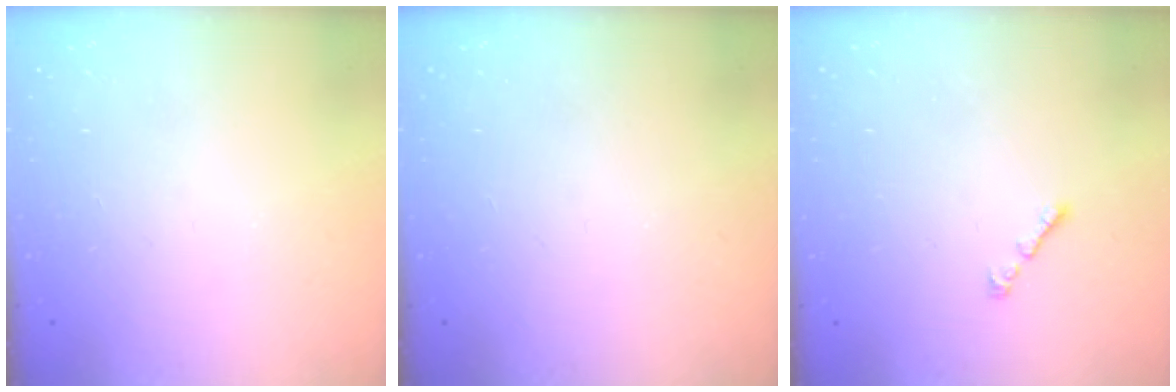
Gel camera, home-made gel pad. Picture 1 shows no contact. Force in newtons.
{"total": 0.0}
{"total": 0.9, "press": 0.8, "slide": 0.5}